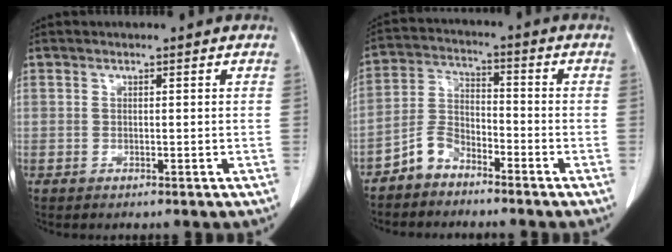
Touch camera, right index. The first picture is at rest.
{"total": 5.4, "force": [-4.2, 2.9, 1.8], "torque": [-0.039, 0.004, -0.087]}